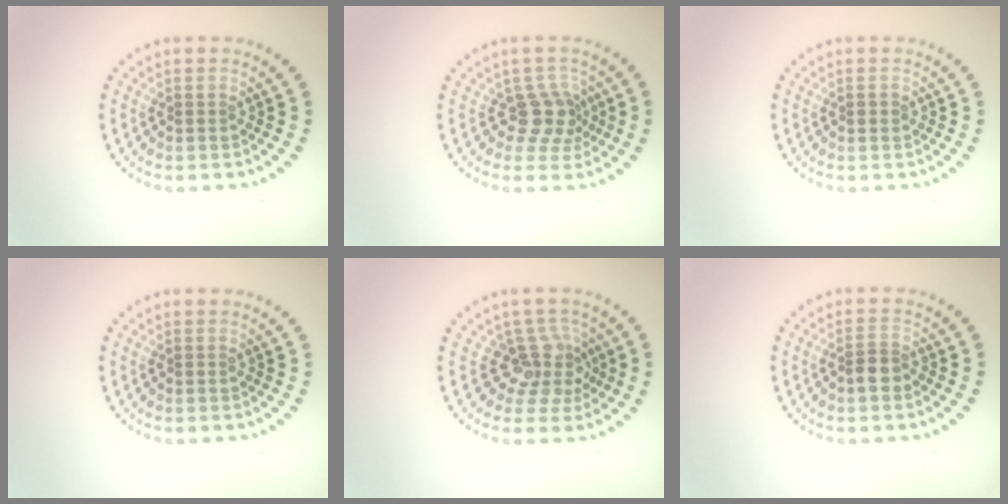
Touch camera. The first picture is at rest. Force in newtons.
{"total": 2.9, "press": 2.1, "slide": 1.9}
{"total": 0.7, "press": 0.7, "slide": 0.0}
{"total": 0.0}
{"total": 3.5, "press": 2.5, "slide": 2.4}
{"total": 2.0, "press": 1.7, "slide": 0.9}